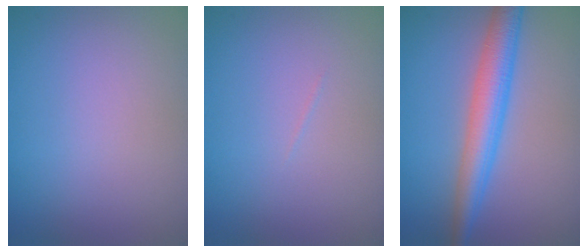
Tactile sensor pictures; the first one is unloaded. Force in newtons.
{"total": 0.0}
{"total": 4.5, "press": 4.5, "slide": 0.1}